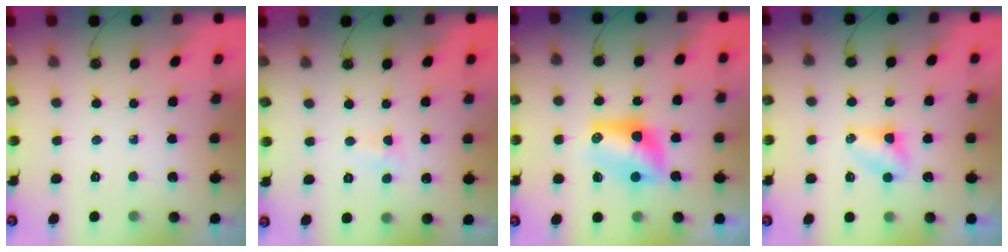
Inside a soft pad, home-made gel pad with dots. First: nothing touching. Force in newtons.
{"total": 2.9, "press": 2.9, "slide": 0.4}
{"total": 9.9, "press": 9.4, "slide": 3.2}
{"total": 4.0, "press": 4.0, "slide": 0.5}